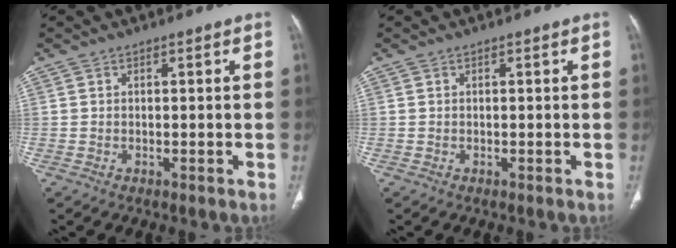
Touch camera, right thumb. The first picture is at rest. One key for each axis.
{"total": 0.0}